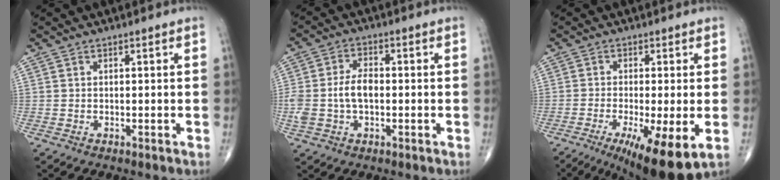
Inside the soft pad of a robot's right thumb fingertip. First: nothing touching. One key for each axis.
{"total": 7.4, "fx": -0.5, "fy": 4.4, "fz": 5.9, "tx": -0.129, "ty": 0.019, "tz": -0.009}
{"total": 12.3, "fx": -4.6, "fy": 2.6, "fz": 11.1, "tx": -0.172, "ty": -0.019, "tz": -0.068}